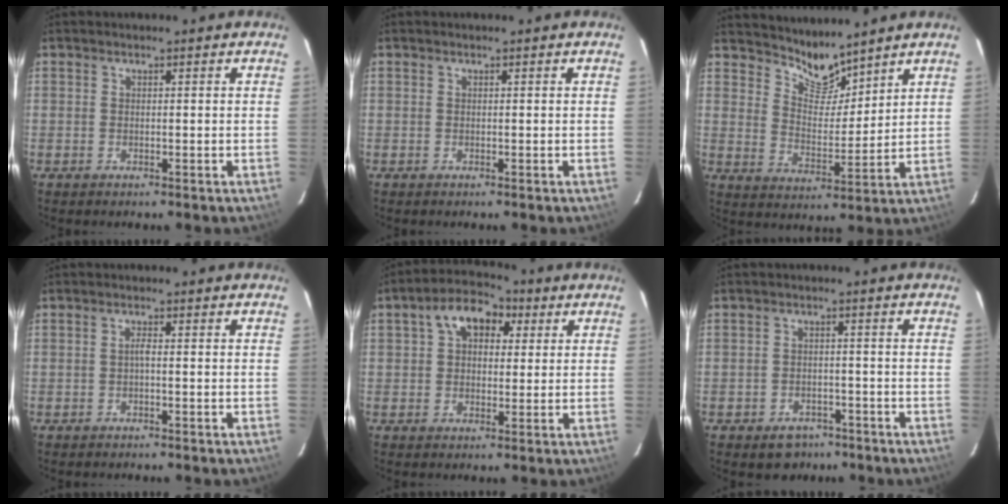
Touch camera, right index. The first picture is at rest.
{"total": 0.0}
{"total": 7.3, "force": [6.7, 1.9, 1.8], "torque": [-0.025, -0.010, 0.127]}
{"total": 1.0, "force": [-0.3, 0.1, 0.9], "torque": [-0.018, 0.005, -0.008]}
{"total": 9.0, "force": [3.2, 6.0, 5.9], "torque": [-0.101, 0.036, 0.049]}
{"total": 5.4, "force": [-3.6, 3.8, 1.5], "torque": [-0.036, 0.011, -0.039]}